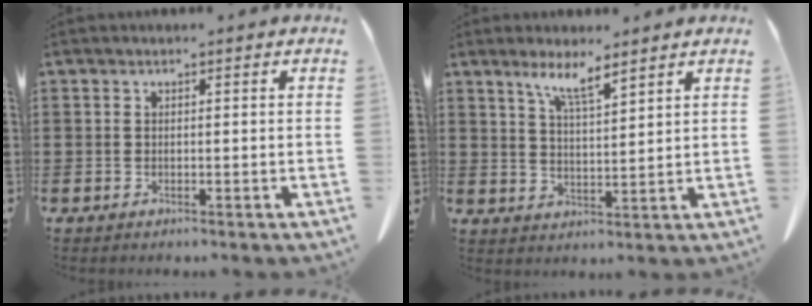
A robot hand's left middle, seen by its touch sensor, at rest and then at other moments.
{"total": 5.4, "force": [4.3, 0.1, 3.2], "torque": [-0.075, -0.008, 0.074]}